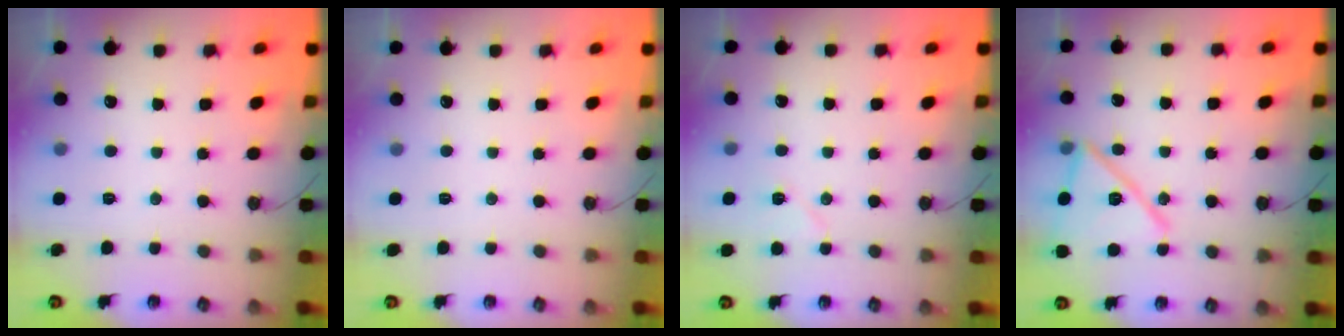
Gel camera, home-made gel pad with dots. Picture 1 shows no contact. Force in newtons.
{"total": 1.5, "press": 0.5, "slide": 1.4}
{"total": 6.0, "press": 6.0, "slide": 0.4}
{"total": 16.9, "press": 16.9, "slide": 0.3}